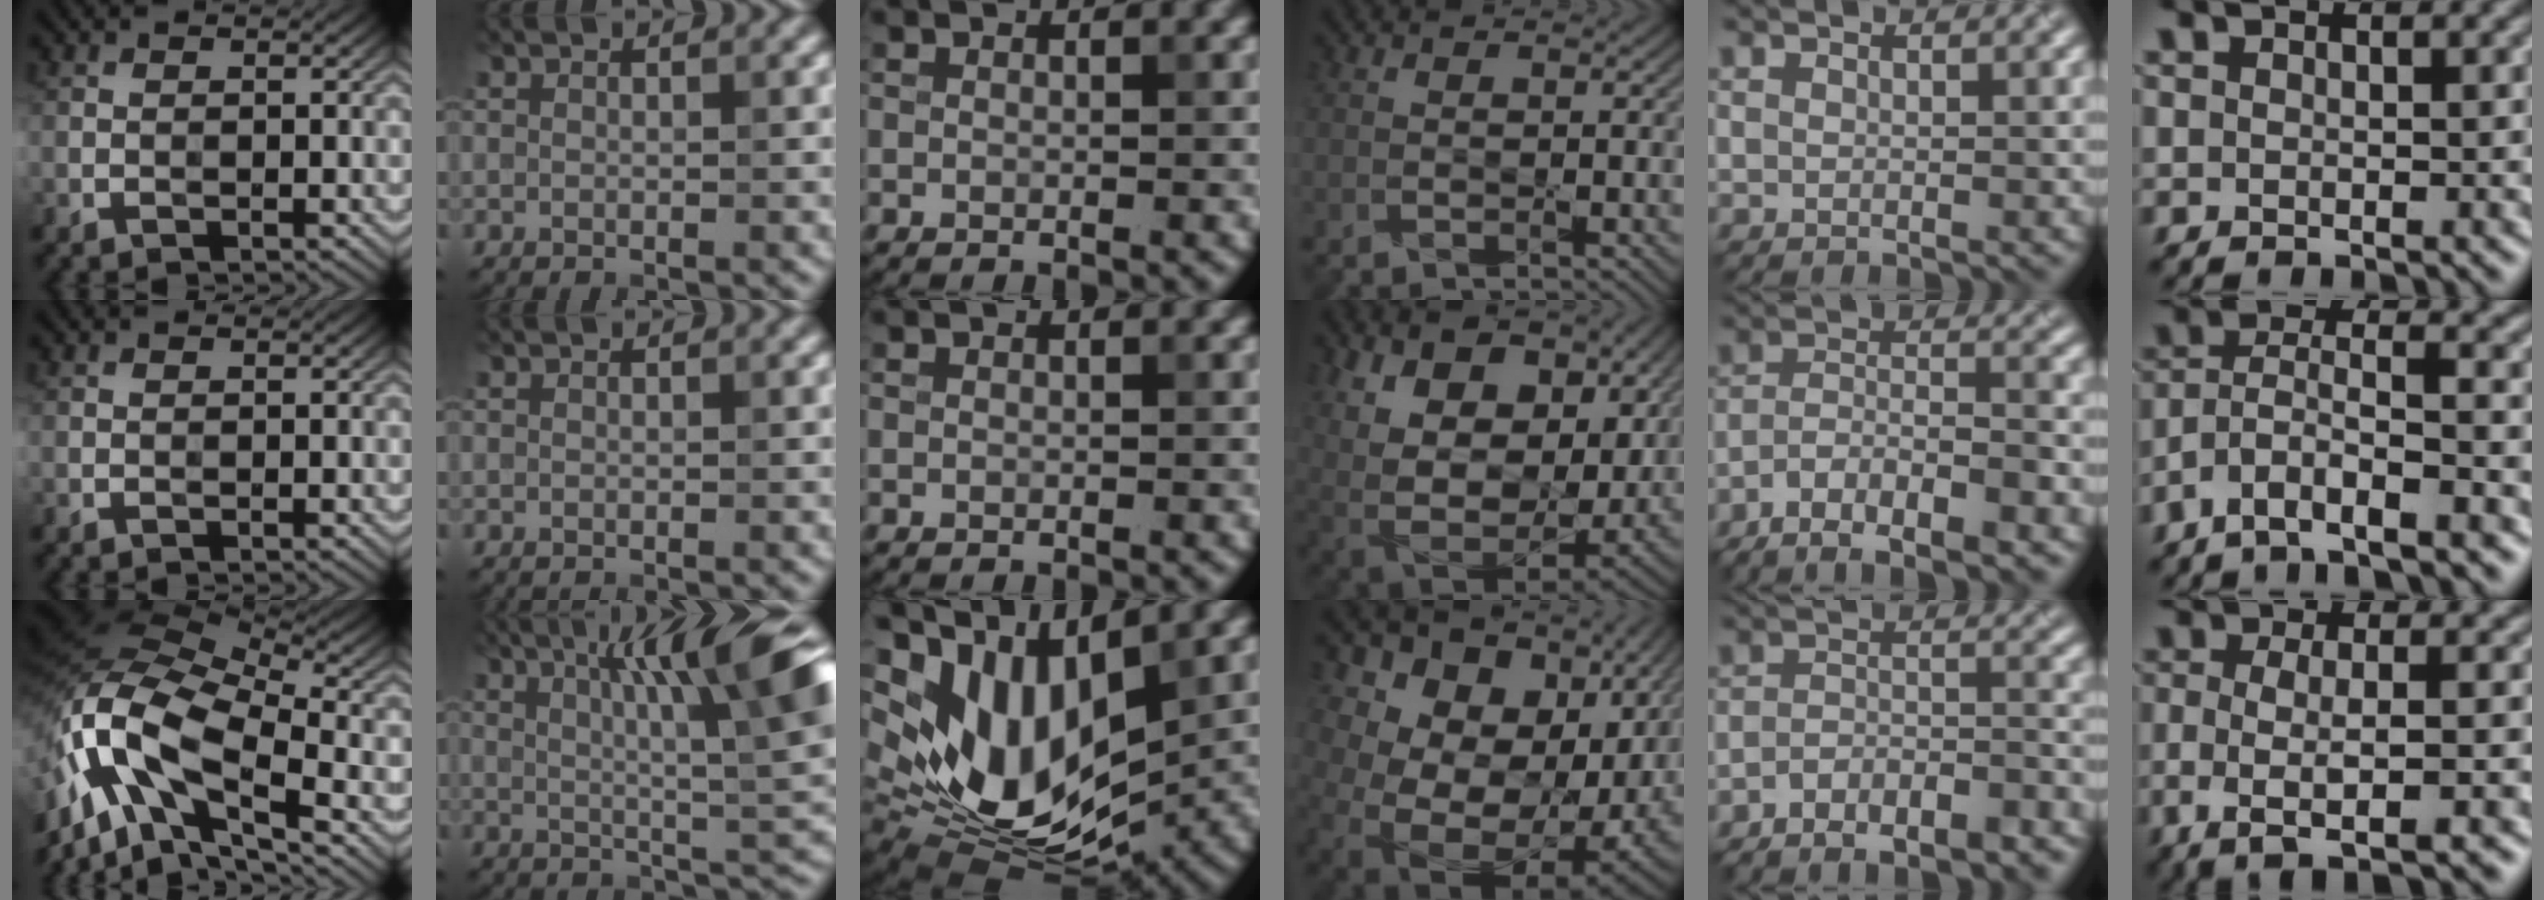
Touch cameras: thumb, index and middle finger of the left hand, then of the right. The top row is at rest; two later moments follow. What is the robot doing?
{"motion": "wipe", "object": "glasses"}